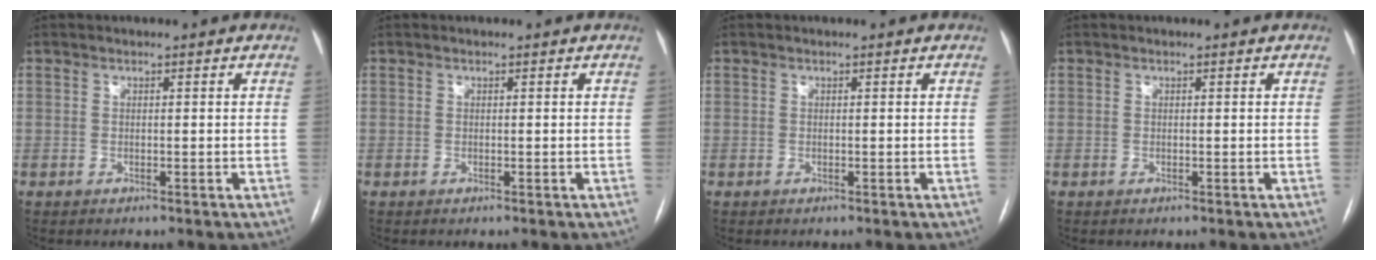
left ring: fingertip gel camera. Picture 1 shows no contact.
{"total": 0.0}
{"total": 0.0}
{"total": 0.0}